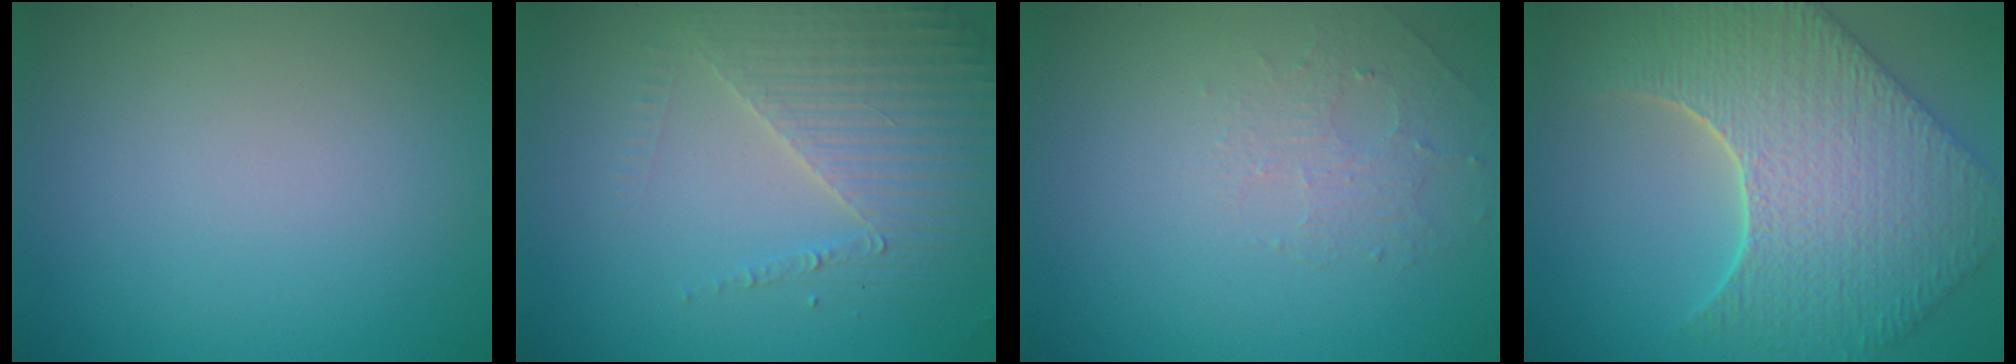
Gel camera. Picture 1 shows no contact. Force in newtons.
{"total": 4.4, "press": 3.5, "slide": 2.6}
{"total": 1.4, "press": 0.7, "slide": 1.2}
{"total": 9.2, "press": 7.4, "slide": 5.5}